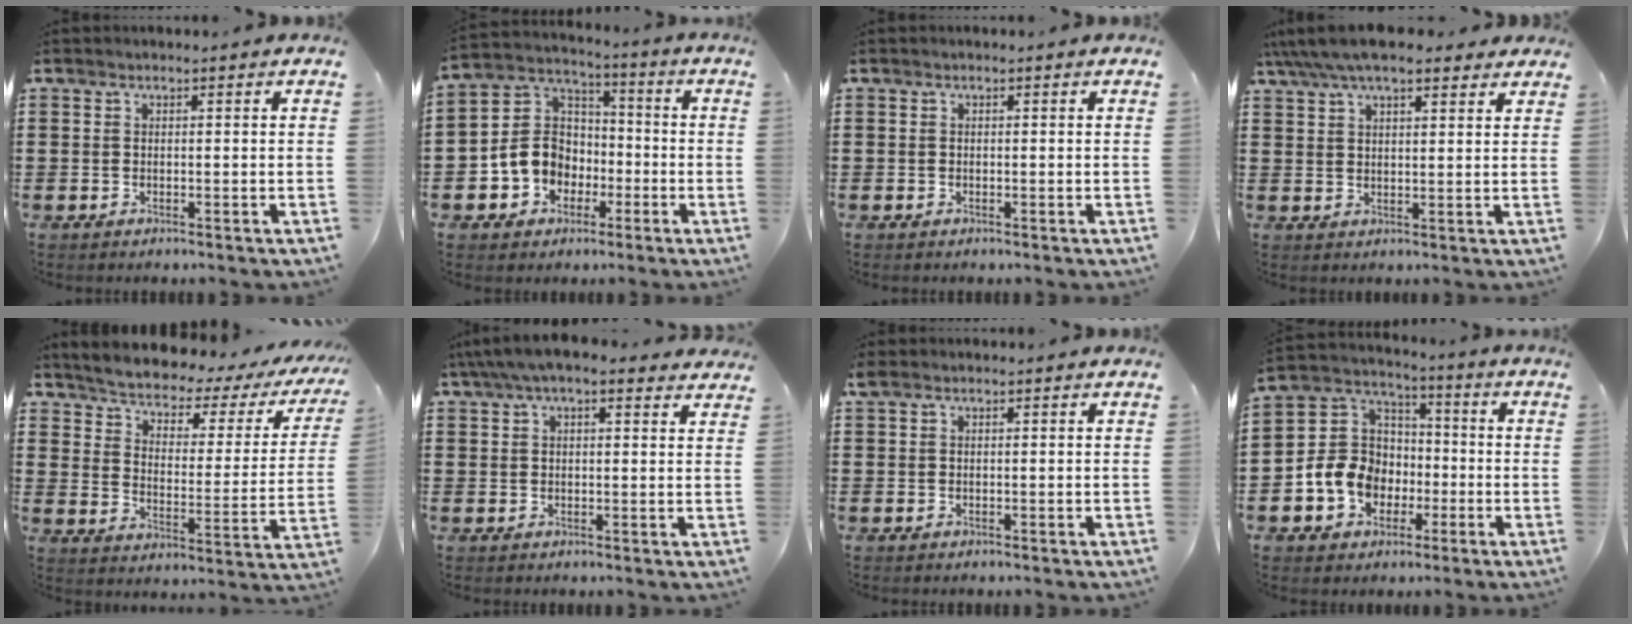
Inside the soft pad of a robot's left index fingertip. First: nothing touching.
{"total": 8.5, "force": [-2.6, 7.5, 2.9], "torque": [-0.101, 0.015, -0.054]}
{"total": 0.0}
{"total": 6.5, "force": [5.4, 1.8, 3.2], "torque": [-0.076, -0.004, 0.099]}
{"total": 3.2, "force": [2.8, 0.5, 1.4], "torque": [-0.045, -0.032, 0.036]}
{"total": 5.1, "force": [3.8, 1.7, 3.1], "torque": [-0.070, 0.003, 0.067]}
{"total": 0.7, "force": [0.3, 0.4, 0.5], "torque": [-0.011, 0.004, 0.006]}
{"total": 10.2, "force": [-3.2, 8.9, 3.9], "torque": [-0.132, 0.020, -0.065]}